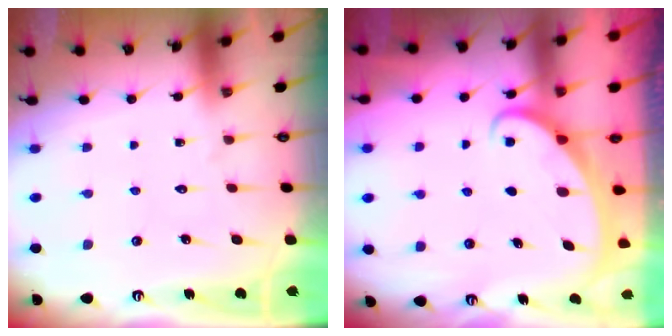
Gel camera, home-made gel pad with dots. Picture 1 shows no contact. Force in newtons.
{"total": 2.2, "press": 2.2, "slide": 0.1}